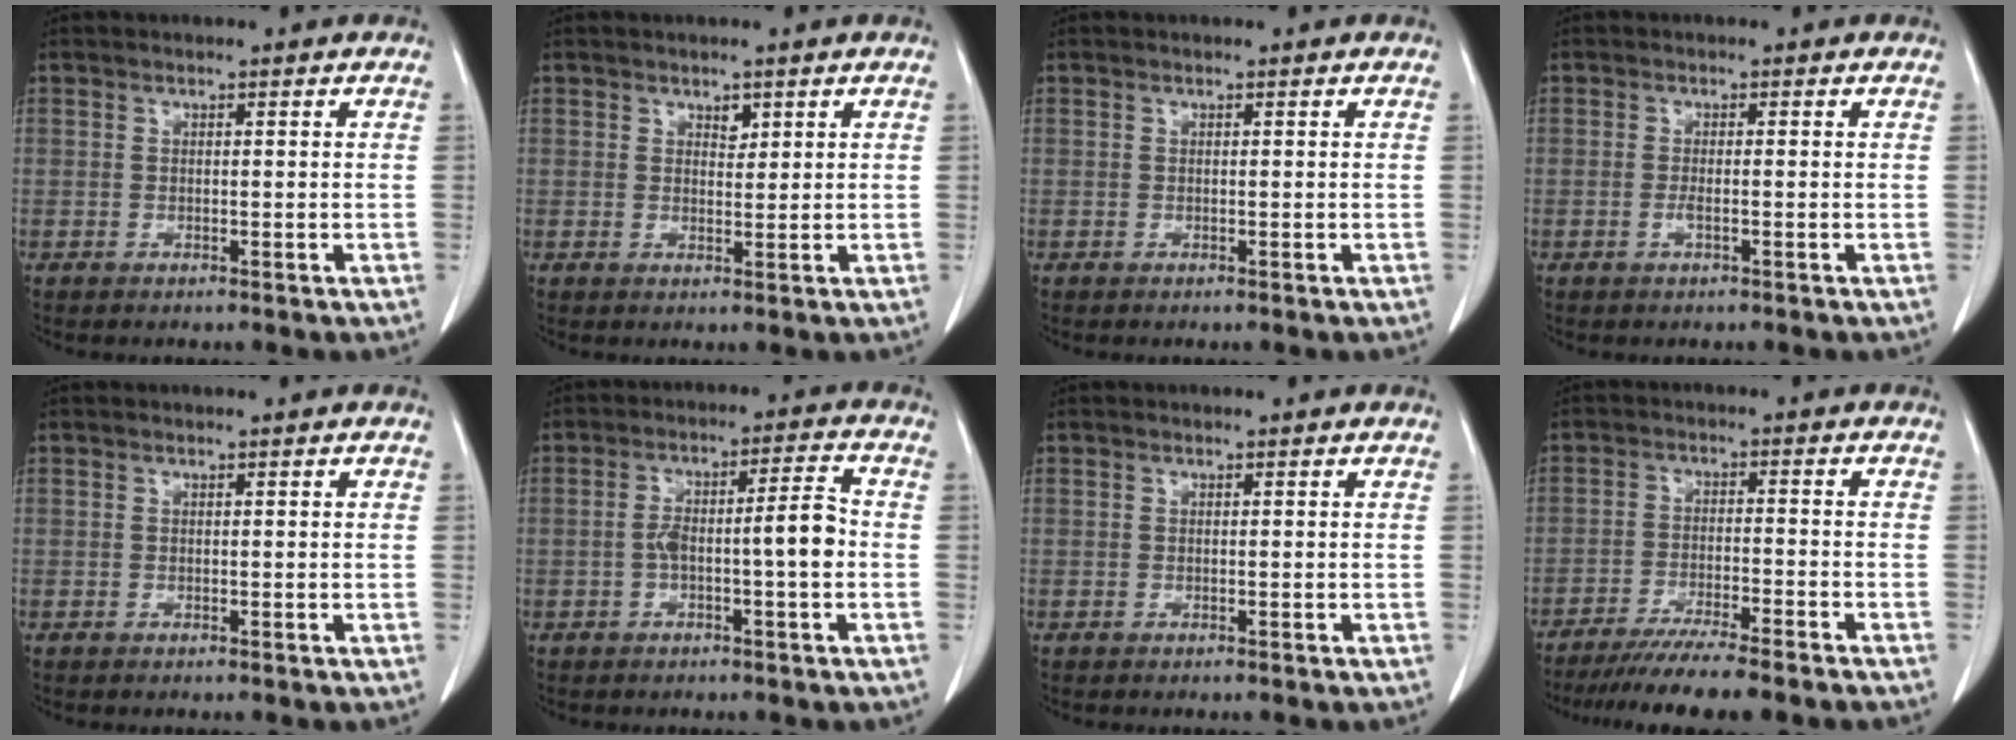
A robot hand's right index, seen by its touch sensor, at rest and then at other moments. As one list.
[{"total": 1.5, "force": [1.0, 0.9, 0.8], "torque": [-0.007, -0.004, 0.015]}, {"total": 0.0}, {"total": 1.2, "force": [-0.4, 0.0, 1.1], "torque": [-0.023, -0.001, -0.008]}, {"total": 0.0}, {"total": 7.2, "force": [-1.3, 0.8, 7.1], "torque": [-0.122, 0.025, -0.021]}, {"total": 0.0}, {"total": 11.1, "force": [-9.4, 0.0, 5.9], "torque": [-0.080, -0.027, -0.147]}]